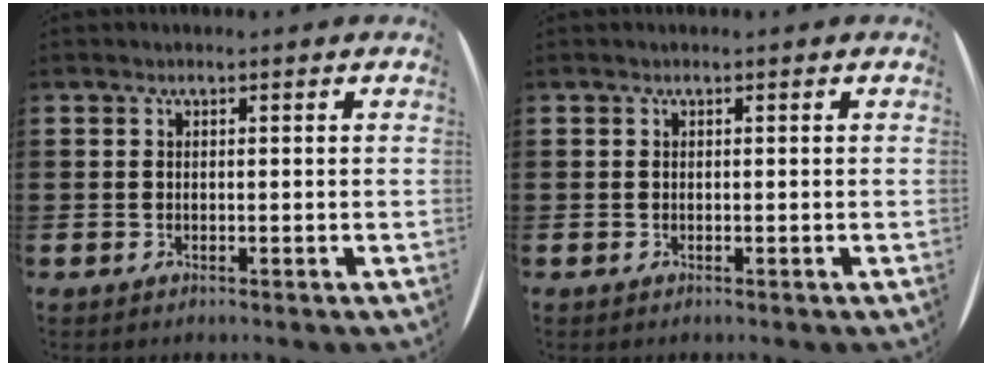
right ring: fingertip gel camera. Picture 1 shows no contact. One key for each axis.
{"total": 0.0}